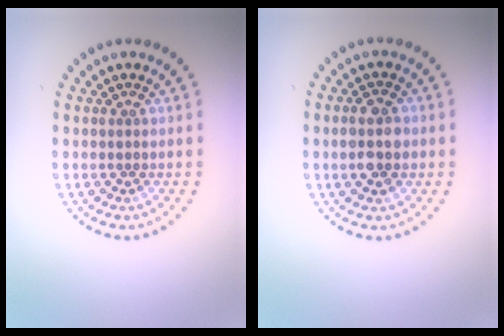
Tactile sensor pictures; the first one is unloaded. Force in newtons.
{"total": 3.0, "press": 3.0, "slide": 0.1}